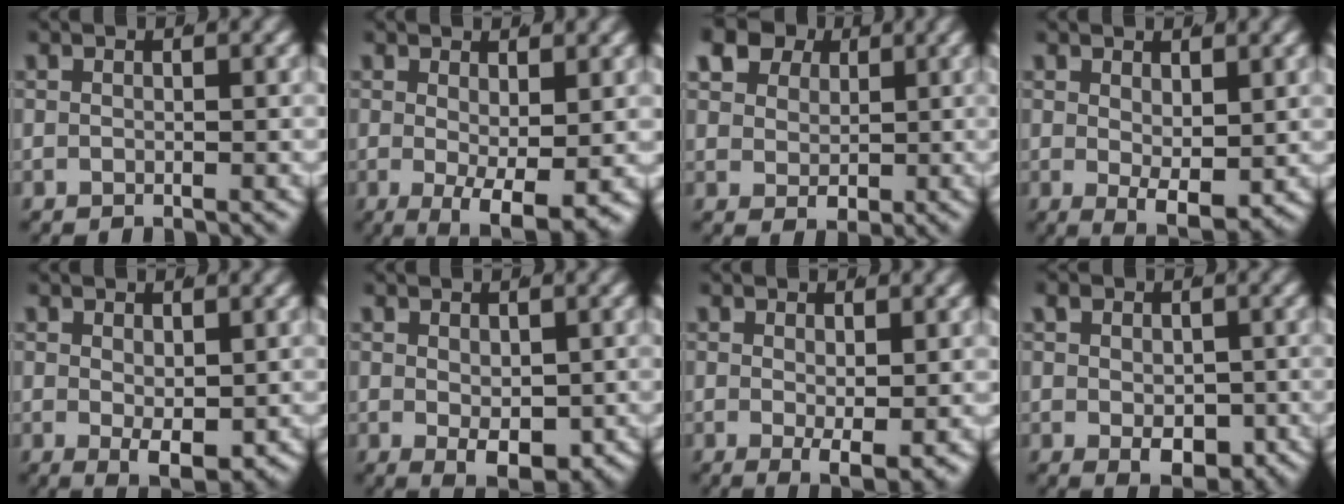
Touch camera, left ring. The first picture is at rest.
{"total": 5.2, "force": [-2.3, 1.7, 4.4], "torque": [-0.073, -0.041, -0.015]}
{"total": 7.9, "force": [3.7, 5.7, 4.0], "torque": [-0.076, -0.007, 0.066]}
{"total": 3.2, "force": [-0.5, 0.8, 3.0], "torque": [-0.049, -0.030, 0.010]}
{"total": 3.3, "force": [-0.9, 0.9, 3.0], "torque": [-0.048, -0.028, 0.005]}
{"total": 4.0, "force": [-1.5, 1.5, 3.3], "torque": [-0.052, -0.032, -0.001]}
{"total": 2.8, "force": [-0.6, 0.6, 2.7], "torque": [-0.040, -0.023, 0.003]}
{"total": 3.3, "force": [-1.1, 1.7, 2.6], "torque": [-0.042, -0.023, -0.003]}